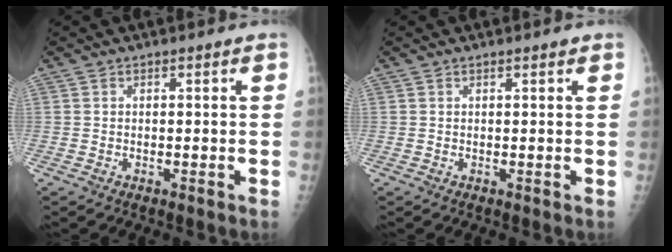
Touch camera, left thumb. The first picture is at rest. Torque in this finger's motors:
{"motor_torque": [0.07, -0.06, 0.07, 0.03, 0.00]}